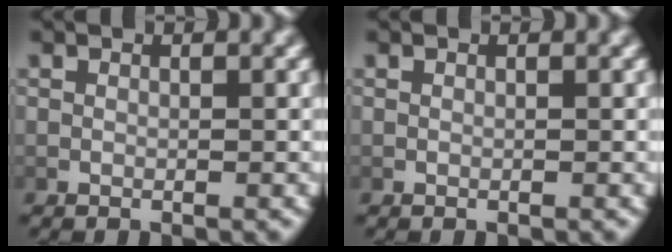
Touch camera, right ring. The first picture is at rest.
{"total": 0.0}